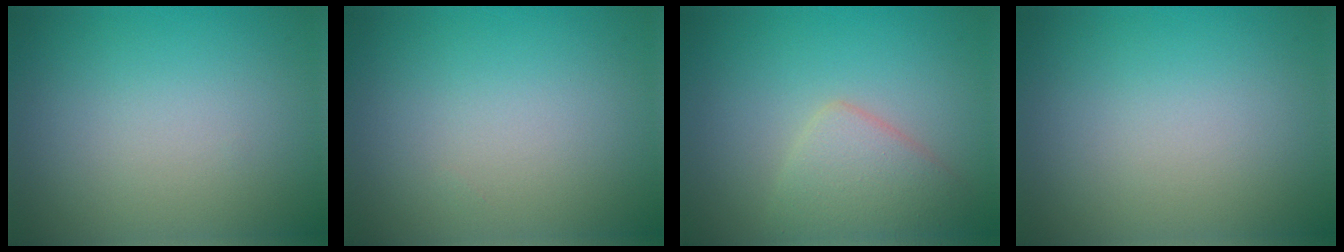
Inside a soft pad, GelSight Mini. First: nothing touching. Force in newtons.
{"total": 0.0}
{"total": 3.3, "press": 3.3, "slide": 0.1}
{"total": 0.0}